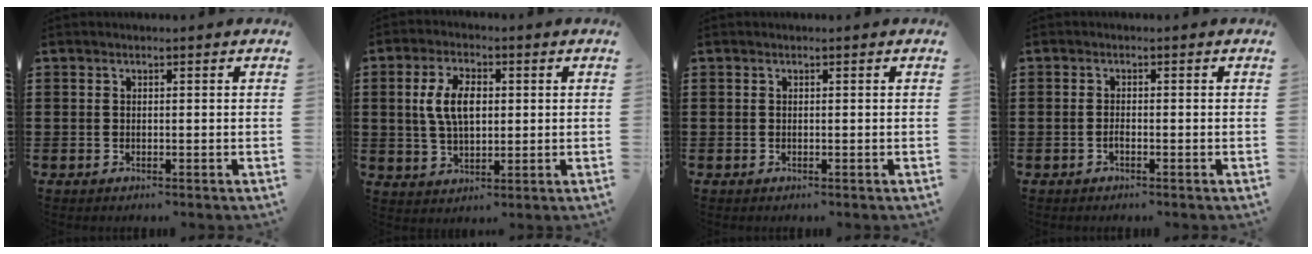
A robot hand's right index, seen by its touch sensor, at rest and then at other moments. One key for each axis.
{"total": 7.0, "fx": 0.9, "fy": 3.7, "fz": 5.9, "tx": -0.134, "ty": 0.009, "tz": 0.010}
{"total": 0.0}
{"total": 0.9, "fx": -0.5, "fy": 0.2, "fz": 0.7, "tx": -0.015, "ty": -0.005, "tz": -0.008}